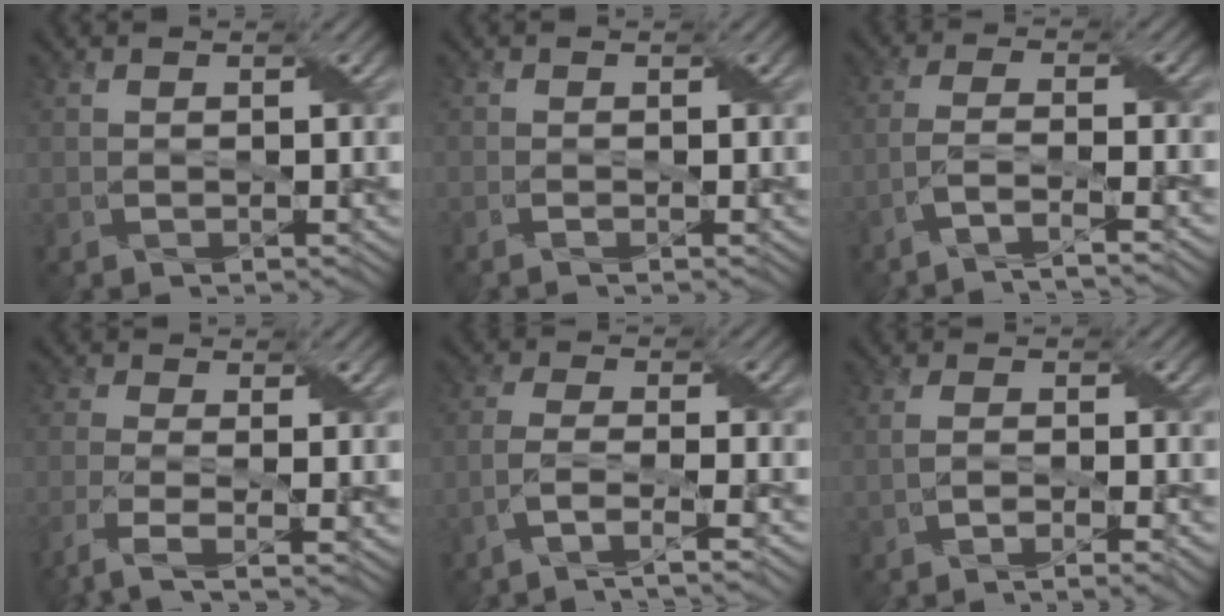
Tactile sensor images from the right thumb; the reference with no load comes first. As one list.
[{"total": 0.8, "force": [-0.6, 0.1, 0.5], "torque": [-0.003, 0.004, -0.016]}, {"total": 5.7, "force": [-4.0, 1.0, 4.0], "torque": [-0.065, 0.009, -0.082]}, {"total": 5.3, "force": [-3.2, 1.4, 4.0], "torque": [-0.079, -0.004, -0.073]}, {"total": 6.1, "force": [-4.2, 1.4, 4.2], "torque": [-0.075, 0.005, -0.083]}, {"total": 3.7, "force": [-2.0, 0.9, 3.1], "torque": [-0.048, -0.001, -0.036]}]